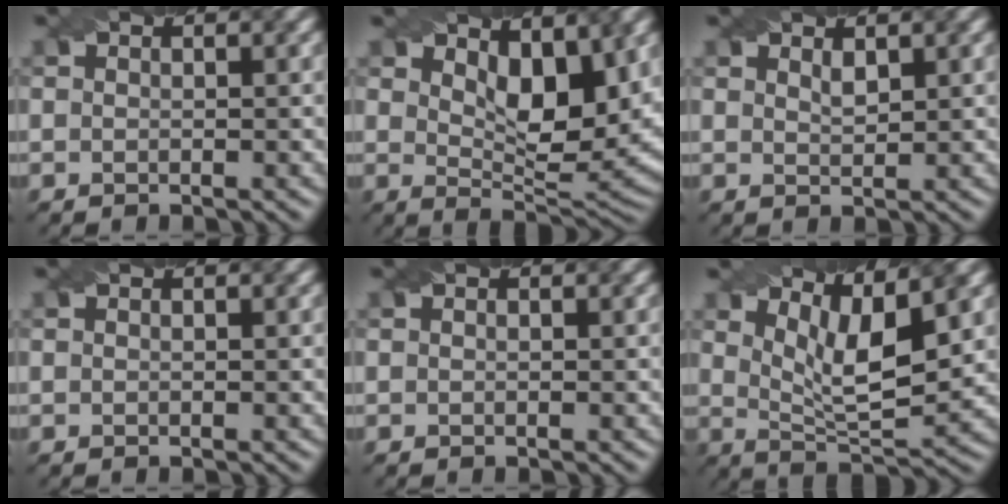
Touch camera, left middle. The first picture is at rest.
{"total": 6.6, "force": [3.0, 2.8, 5.2], "torque": [-0.080, -0.014, 0.050]}
{"total": 1.1, "force": [0.9, 0.3, 0.6], "torque": [-0.013, -0.002, 0.017]}
{"total": 0.0}
{"total": 0.0}
{"total": 6.6, "force": [3.4, 1.9, 5.3], "torque": [-0.092, -0.003, 0.061]}